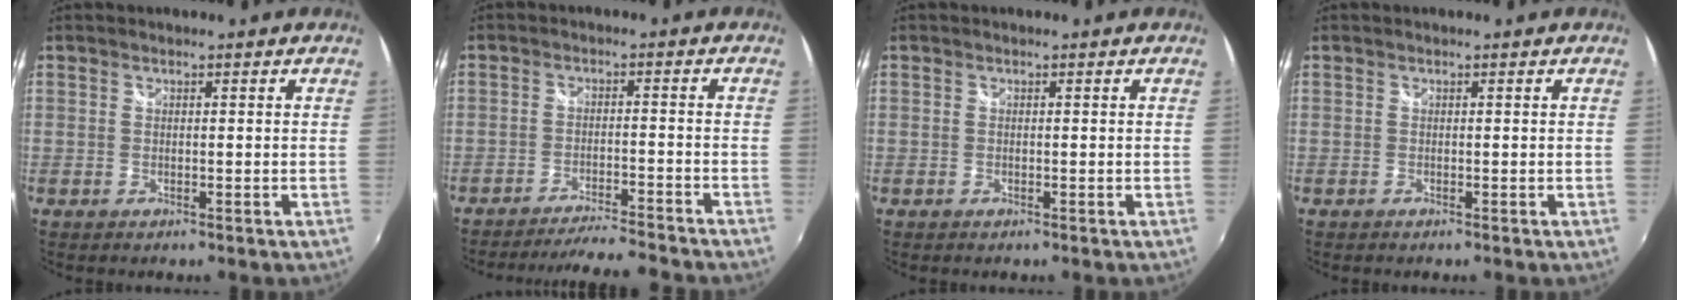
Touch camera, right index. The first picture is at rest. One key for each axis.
{"total": 11.6, "fx": -10.9, "fy": -0.1, "fz": 4.0, "tx": -0.085, "ty": 0.002, "tz": -0.161}
{"total": 0.0}
{"total": 0.0}